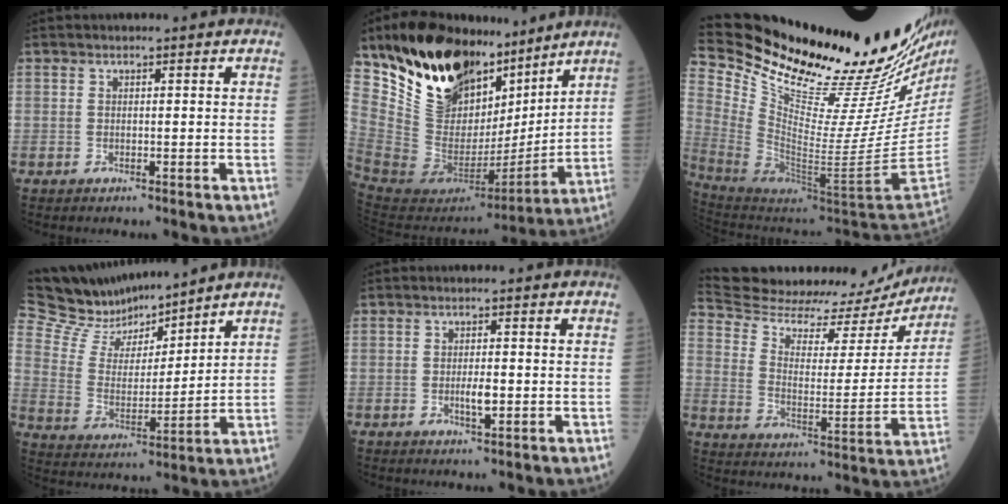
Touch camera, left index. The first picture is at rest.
{"total": 22.8, "force": [16.4, 10.5, 11.8], "torque": [-0.193, 0.008, 0.299]}
{"total": 31.6, "force": [27.0, -0.1, 16.5], "torque": [-0.276, -0.126, 0.400]}
{"total": 14.8, "force": [13.8, 3.0, 4.2], "torque": [-0.093, 0.008, 0.258]}
{"total": 2.1, "force": [-0.6, 0.5, 2.0], "torque": [-0.037, -0.004, -0.011]}
{"total": 23.0, "force": [21.8, 4.6, 5.9], "torque": [-0.095, -0.040, 0.302]}